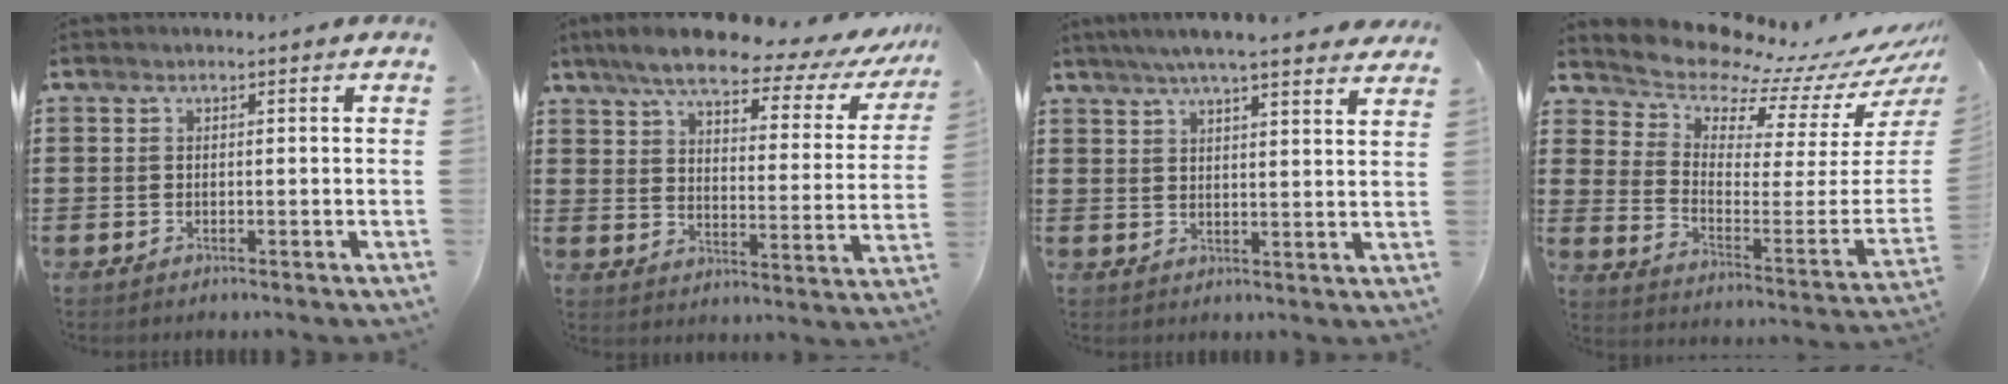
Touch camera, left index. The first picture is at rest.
{"total": 8.6, "force": [7.0, 1.4, 4.8], "torque": [-0.108, -0.038, 0.115]}
{"total": 5.6, "force": [4.9, 0.1, 2.6], "torque": [-0.064, -0.013, 0.088]}
{"total": 7.6, "force": [7.4, 1.2, 1.2], "torque": [-0.039, -0.099, 0.117]}